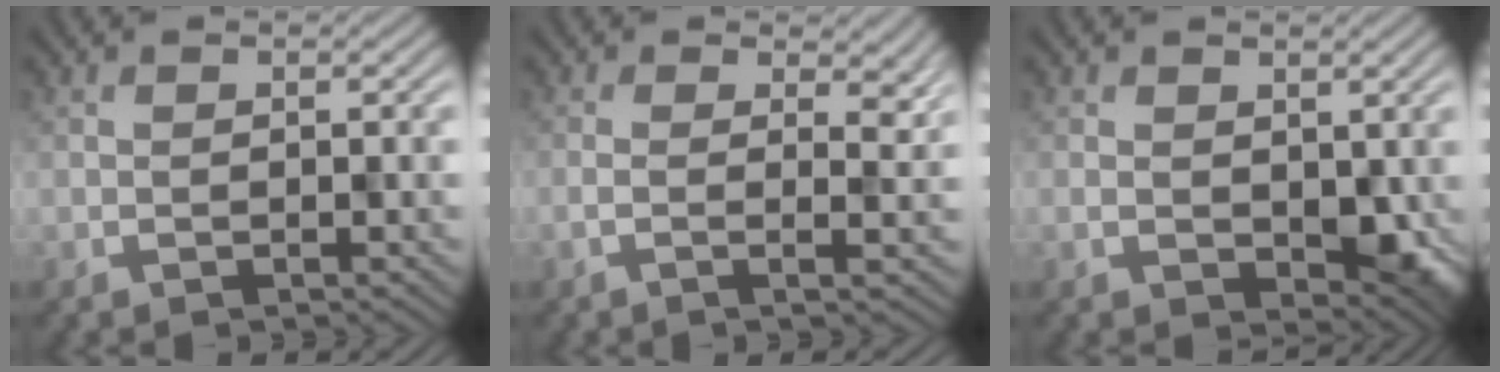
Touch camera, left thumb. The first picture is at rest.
{"total": 2.1, "force": [0.6, 0.3, 2.0], "torque": [-0.023, 0.004, -0.005]}
{"total": 4.0, "force": [-0.2, 2.6, 3.0], "torque": [-0.043, -0.016, 0.014]}